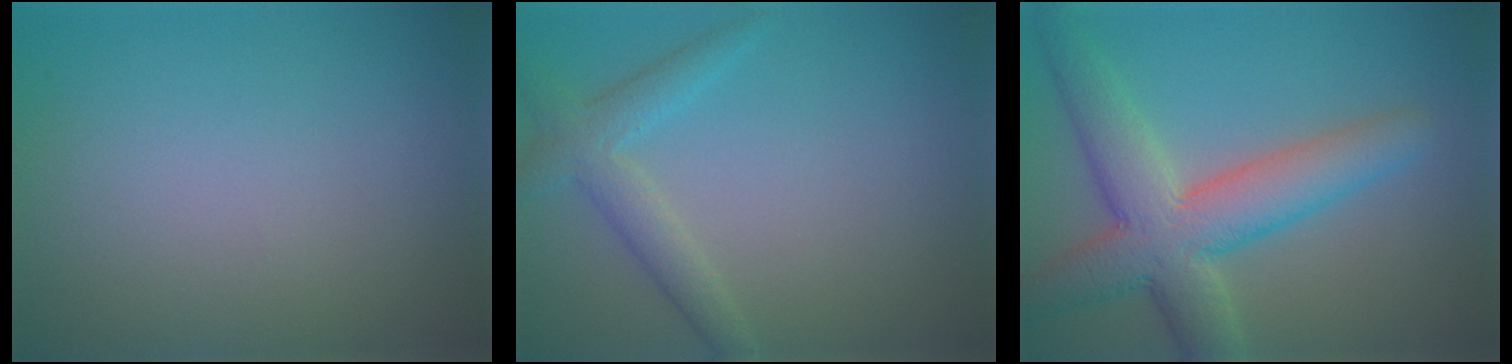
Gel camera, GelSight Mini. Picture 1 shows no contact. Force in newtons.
{"total": 3.0, "press": 3.0, "slide": 0.3}
{"total": 7.8, "press": 7.8, "slide": 0.5}